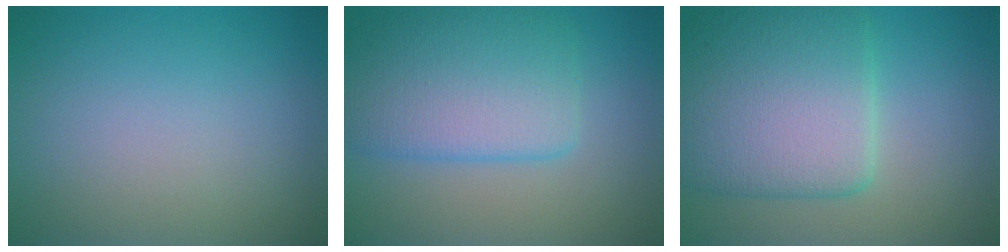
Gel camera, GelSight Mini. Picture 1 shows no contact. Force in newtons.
{"total": 6.5, "press": 6.5, "slide": 0.1}
{"total": 8.0, "press": 8.0, "slide": 0.4}